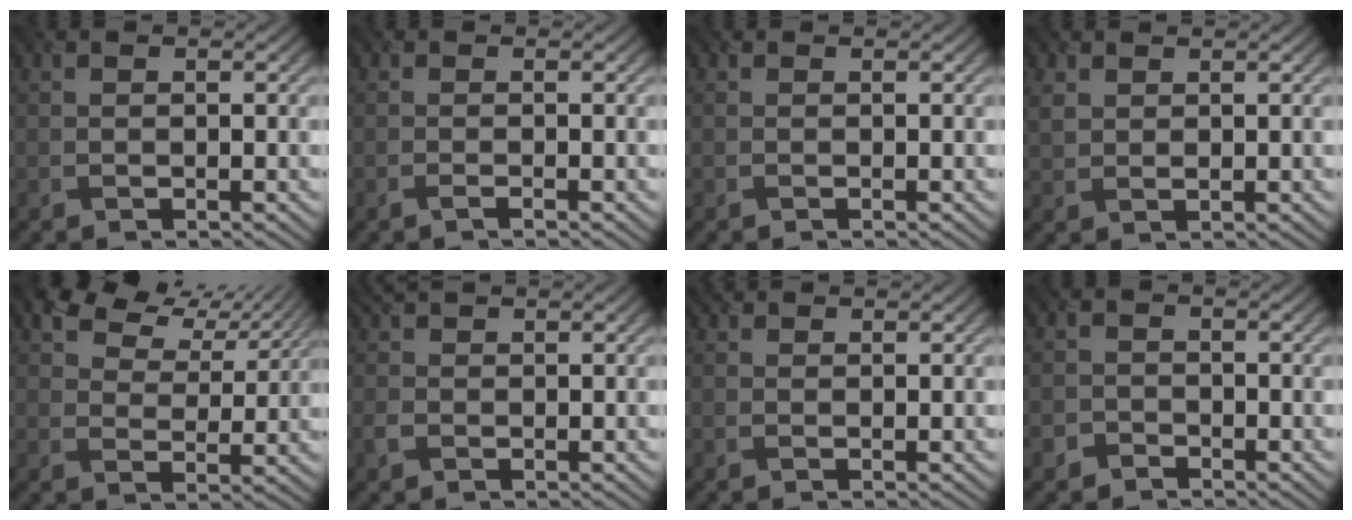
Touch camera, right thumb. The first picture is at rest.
{"total": 0.5, "force": [-0.3, -0.4, 0.2], "torque": [-0.007, 0.000, -0.010]}
{"total": 0.8, "force": [0.4, -0.4, -0.6], "torque": [0.008, -0.001, 0.005]}
{"total": 1.8, "force": [1.5, 0.8, 0.4], "torque": [-0.025, -0.003, 0.030]}
{"total": 7.2, "force": [5.6, 3.5, 2.9], "torque": [-0.058, 0.008, 0.096]}
{"total": 1.3, "force": [0.7, 0.9, 0.6], "torque": [-0.027, -0.002, 0.013]}
{"total": 0.9, "force": [0.9, 0.1, -0.2], "torque": [-0.003, -0.004, 0.016]}
{"total": 1.5, "force": [-1.2, 1.0, -0.1], "torque": [0.004, 0.001, -0.032]}